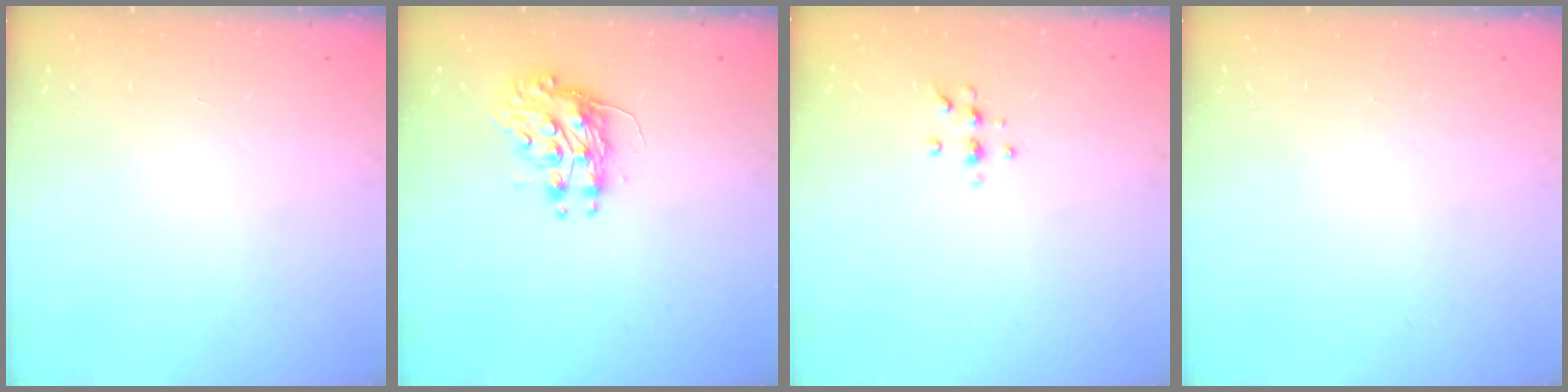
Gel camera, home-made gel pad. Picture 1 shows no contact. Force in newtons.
{"total": 9.1, "press": 9.0, "slide": 1.0}
{"total": 5.7, "press": 5.5, "slide": 1.6}
{"total": 0.0}